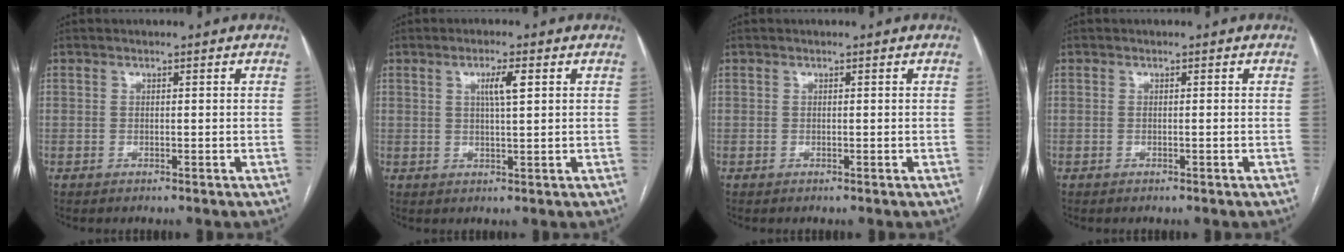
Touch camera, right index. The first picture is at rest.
{"total": 3.5, "force": [1.2, 0.2, 3.3], "torque": [-0.058, 0.001, 0.020]}
{"total": 0.0}
{"total": 0.0}